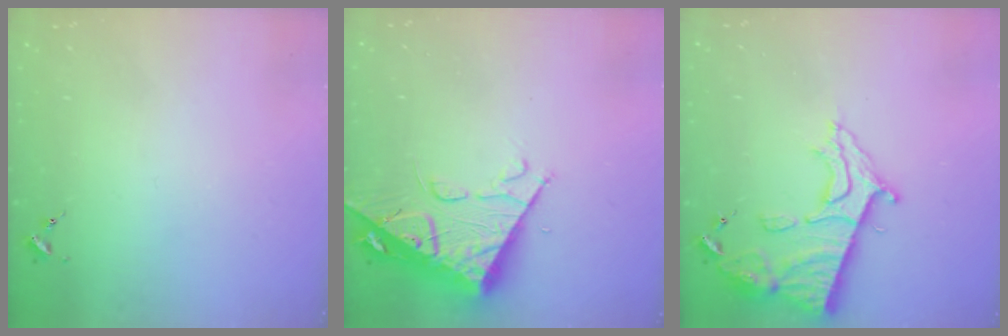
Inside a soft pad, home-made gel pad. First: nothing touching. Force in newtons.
{"total": 12.6, "press": 12.5, "slide": 1.4}
{"total": 14.7, "press": 14.6, "slide": 1.3}